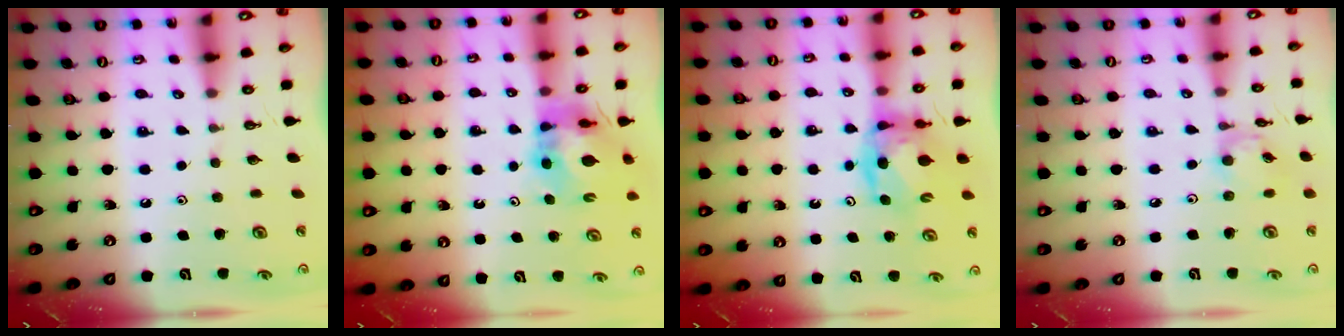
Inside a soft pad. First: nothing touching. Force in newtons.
{"total": 11.7, "press": 11.6, "slide": 1.4}
{"total": 8.0, "press": 7.9, "slide": 0.8}
{"total": 6.9, "press": 6.9, "slide": 0.4}